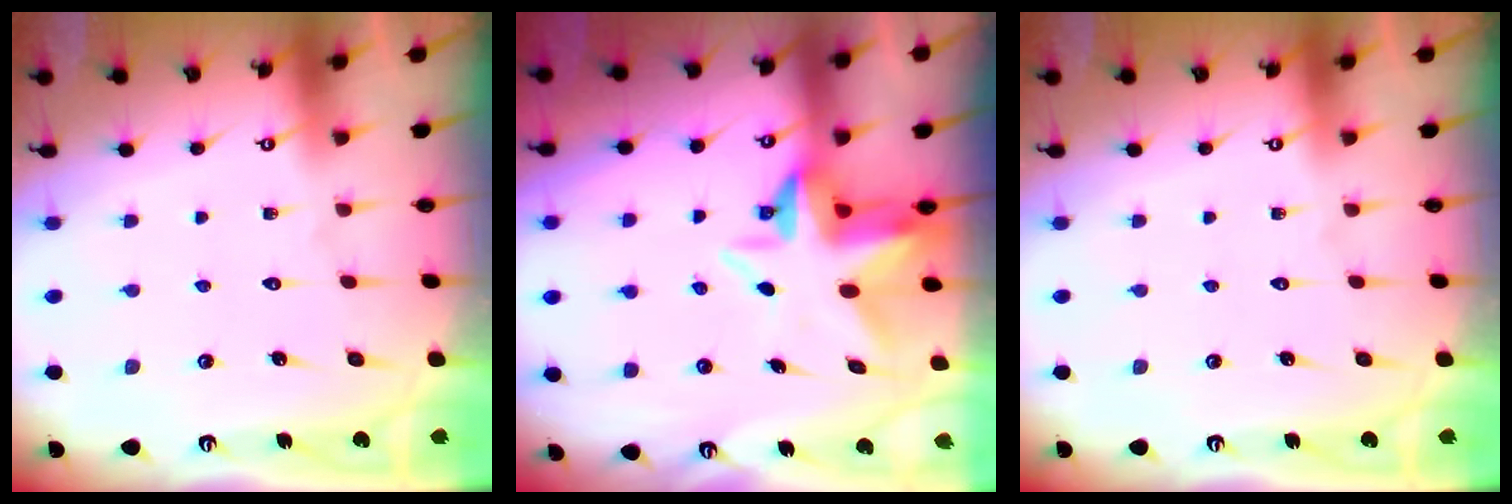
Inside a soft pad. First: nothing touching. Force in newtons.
{"total": 6.2, "press": 6.1, "slide": 1.2}
{"total": 0.0}